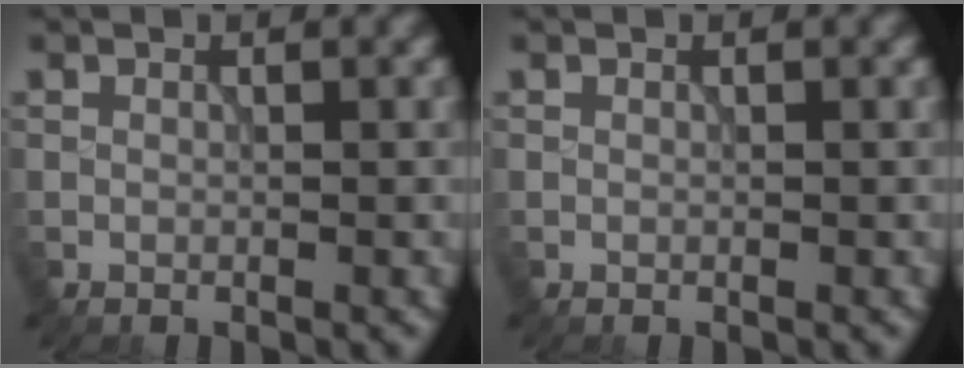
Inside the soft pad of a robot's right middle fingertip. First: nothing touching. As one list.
[{"total": 0.0}]